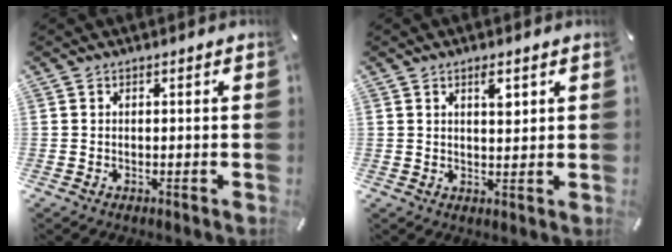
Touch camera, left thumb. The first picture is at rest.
{"total": 3.9, "force": [1.9, 1.5, 3.0], "torque": [-0.032, -0.009, 0.024]}